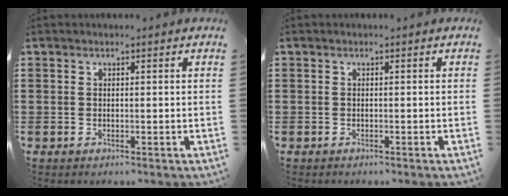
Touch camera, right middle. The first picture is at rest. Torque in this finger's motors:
{"motor_torque": [-0.18, 0.11, -0.07, -0.01]}